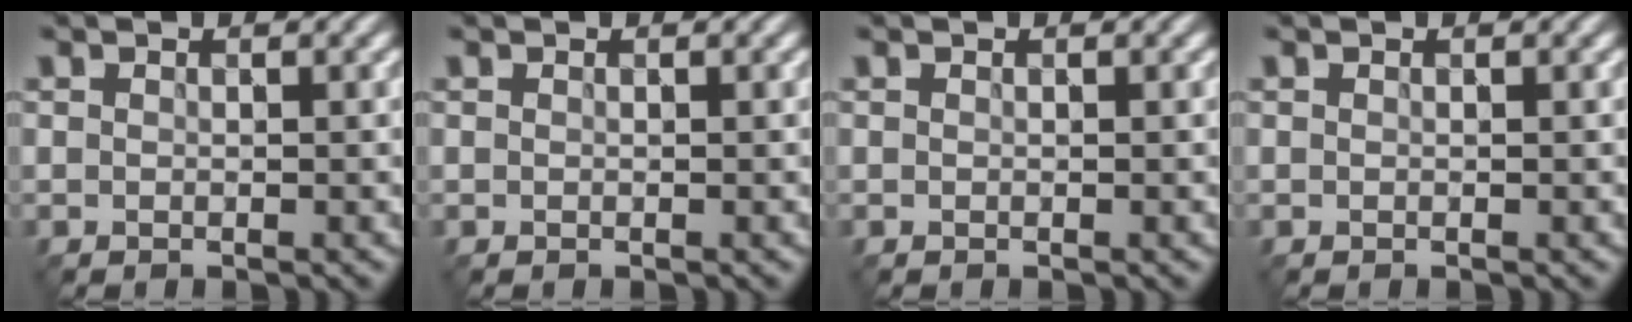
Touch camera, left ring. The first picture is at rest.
{"total": 0.0}
{"total": 0.0}
{"total": 0.0}